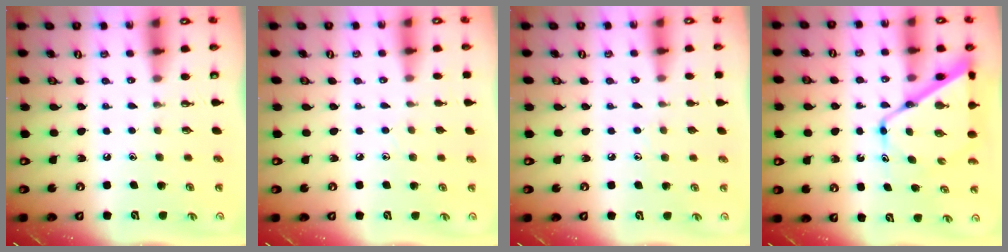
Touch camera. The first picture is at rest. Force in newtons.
{"total": 4.6, "press": 4.5, "slide": 0.5}
{"total": 4.4, "press": 4.3, "slide": 0.4}
{"total": 12.7, "press": 12.7, "slide": 1.0}